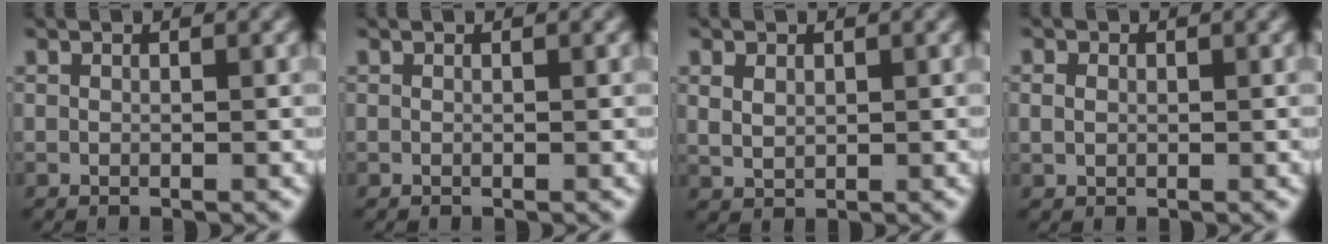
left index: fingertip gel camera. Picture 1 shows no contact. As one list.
[{"total": 0.0}, {"total": 1.6, "force": [0.8, 1.1, 0.9], "torque": [-0.023, -0.009, 0.027]}, {"total": 1.1, "force": [0.2, 0.8, 0.6], "torque": [-0.017, -0.007, 0.012]}]